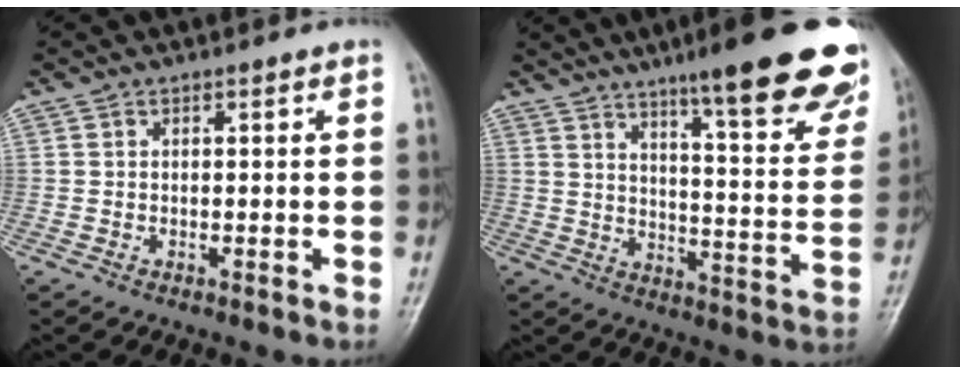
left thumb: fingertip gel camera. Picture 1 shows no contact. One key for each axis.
{"total": 24.5, "fx": 16.6, "fy": 4.5, "fz": 17.4, "tx": -0.203, "ty": -0.066, "tz": 0.221}